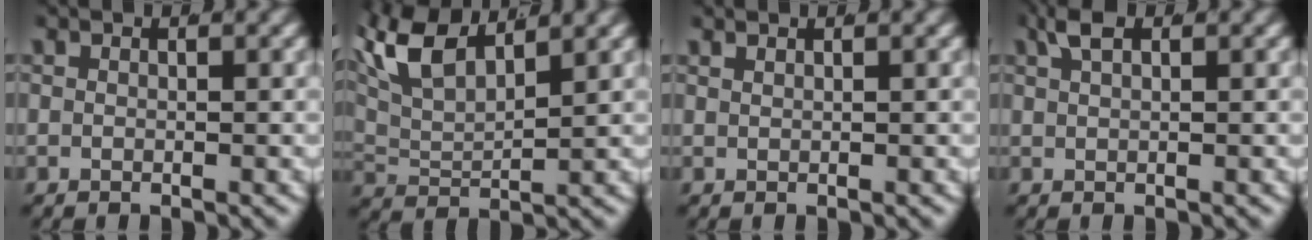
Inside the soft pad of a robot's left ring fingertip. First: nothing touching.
{"total": 8.1, "force": [3.5, 5.3, 5.1], "torque": [-0.130, -0.012, 0.062]}
{"total": 0.9, "force": [0.6, -0.6, 0.0], "torque": [0.004, -0.001, 0.015]}
{"total": 1.7, "force": [1.3, 0.0, 1.1], "torque": [-0.024, 0.003, 0.026]}